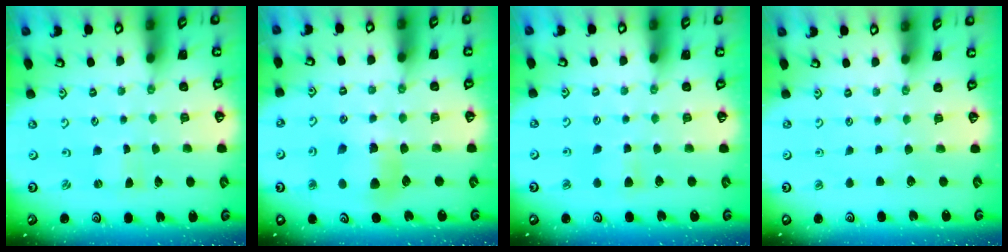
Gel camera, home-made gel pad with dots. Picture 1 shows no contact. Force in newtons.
{"total": 7.5, "press": 7.4, "slide": 1.1}
{"total": 5.8, "press": 5.8, "slide": 0.5}
{"total": 0.0}